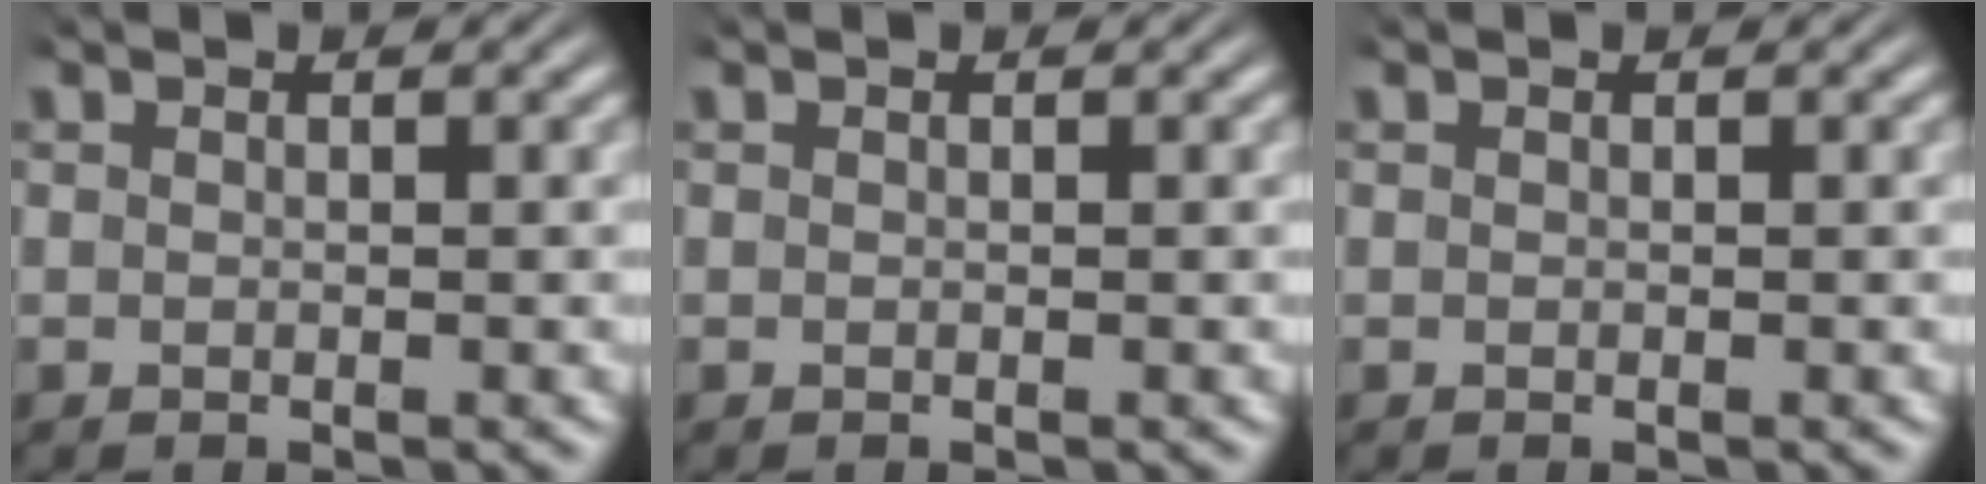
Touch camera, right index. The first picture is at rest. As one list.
[{"total": 0.0}, {"total": 0.0}]